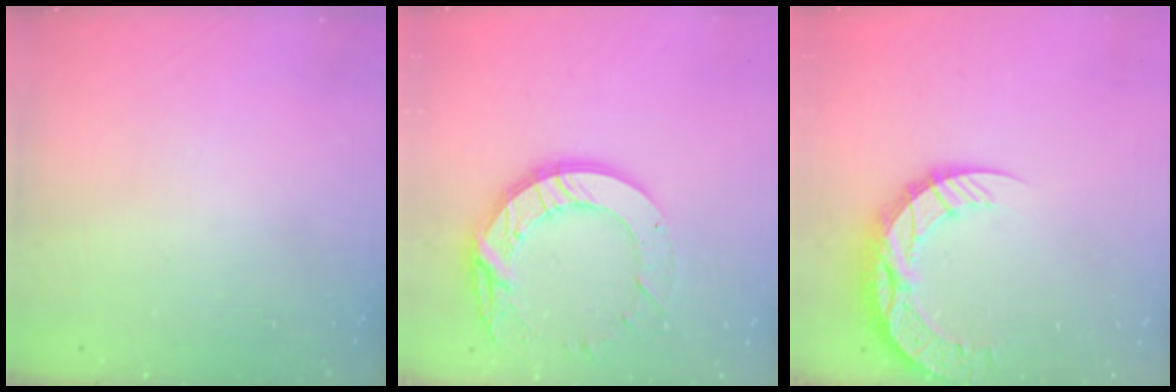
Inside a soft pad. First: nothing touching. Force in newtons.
{"total": 15.8, "press": 15.8, "slide": 1.1}
{"total": 13.3, "press": 13.2, "slide": 1.0}